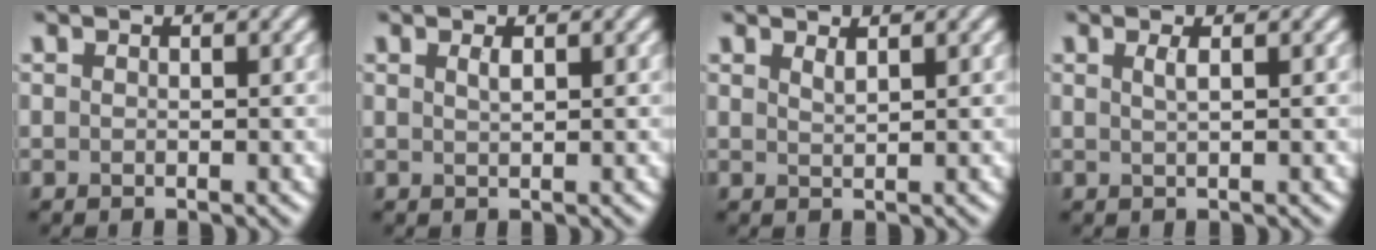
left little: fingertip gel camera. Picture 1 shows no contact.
{"total": 0.9, "force": [0.5, 0.3, 0.8], "torque": [-0.013, 0.002, 0.008]}
{"total": 1.0, "force": [0.8, 0.3, 0.6], "torque": [-0.008, 0.000, 0.014]}
{"total": 1.3, "force": [0.5, 0.4, 1.1], "torque": [-0.016, 0.002, 0.006]}